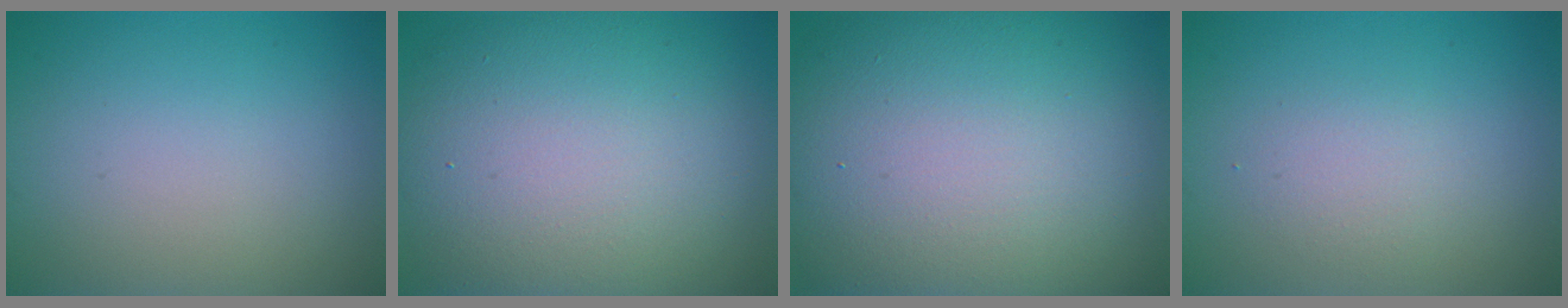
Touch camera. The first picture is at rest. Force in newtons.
{"total": 13.6, "press": 13.6, "slide": 0.8}
{"total": 18.0, "press": 18.0, "slide": 0.9}
{"total": 1.6, "press": 1.6, "slide": 0.0}